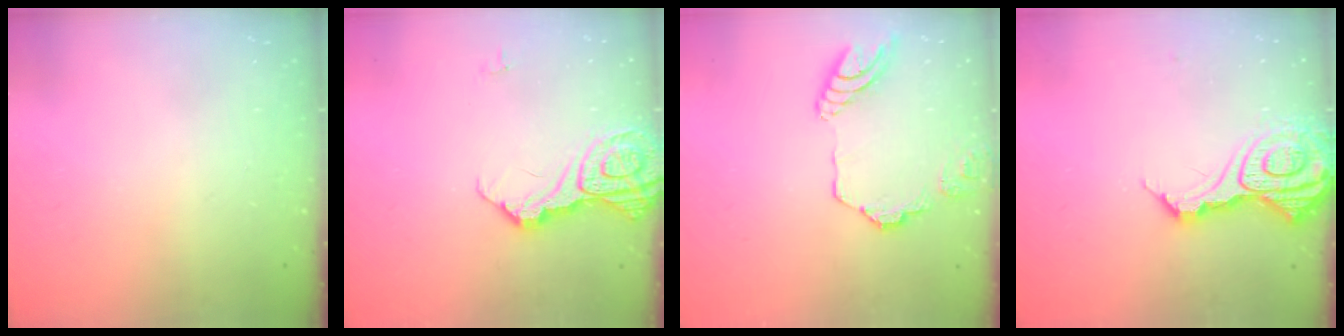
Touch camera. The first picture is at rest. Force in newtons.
{"total": 14.6, "press": 14.5, "slide": 1.6}
{"total": 13.8, "press": 13.7, "slide": 1.9}
{"total": 17.2, "press": 17.1, "slide": 2.0}